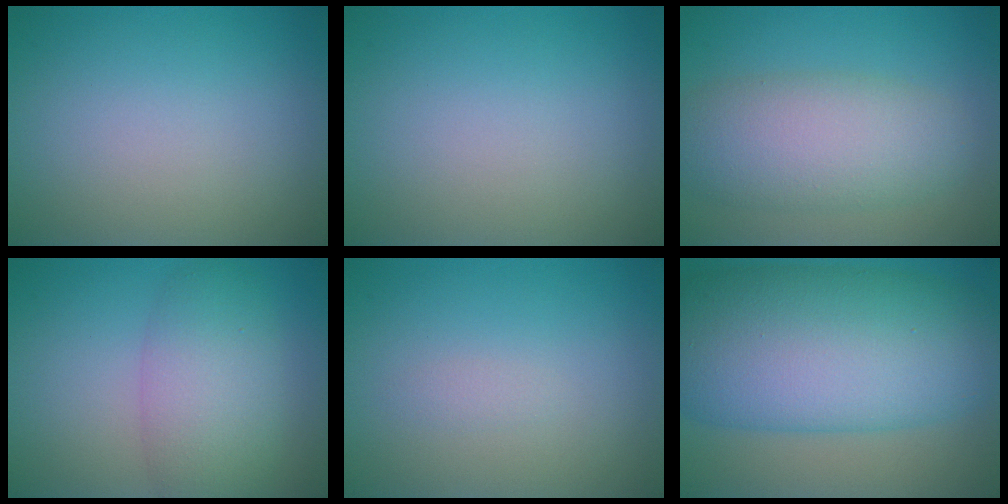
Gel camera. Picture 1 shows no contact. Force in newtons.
{"total": 0.0}
{"total": 6.5, "press": 6.5, "slide": 0.4}
{"total": 5.7, "press": 5.7, "slide": 0.2}
{"total": 0.6, "press": 0.6, "slide": 0.0}
{"total": 14.6, "press": 14.6, "slide": 0.1}